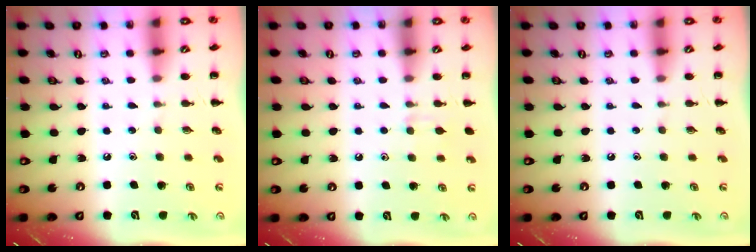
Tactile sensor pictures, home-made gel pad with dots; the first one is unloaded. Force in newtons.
{"total": 5.5, "press": 5.2, "slide": 1.8}
{"total": 0.0}